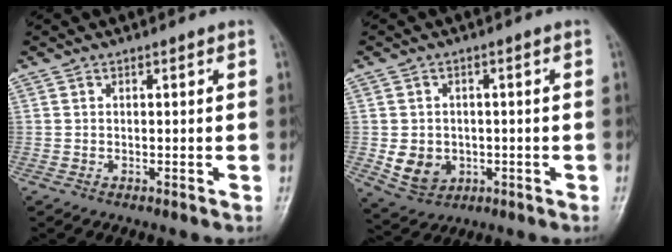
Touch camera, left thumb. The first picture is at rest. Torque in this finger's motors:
{"motor_torque": [-0.09, 0.11, 0.29, -0.23, 0.00]}